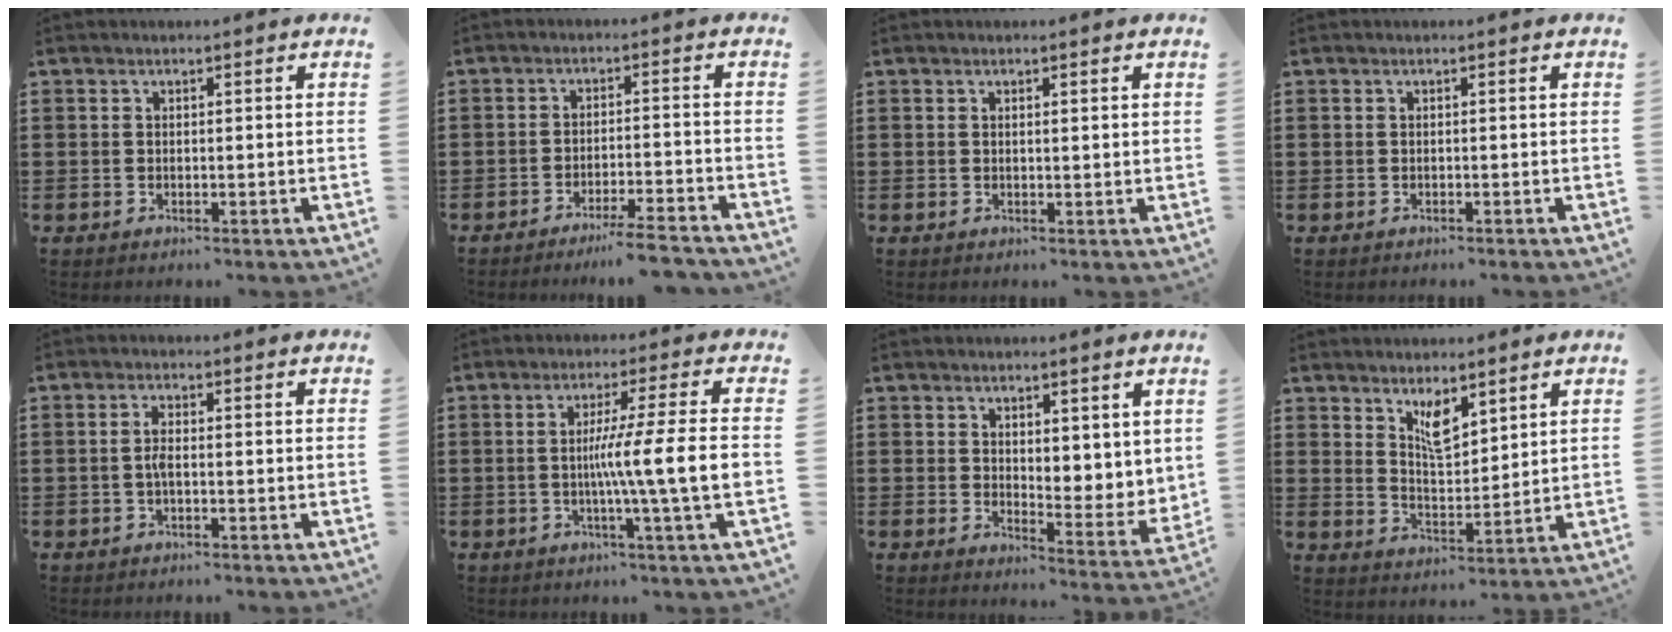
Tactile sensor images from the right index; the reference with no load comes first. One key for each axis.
{"total": 4.8, "fx": -4.2, "fy": -0.5, "fz": 2.1, "tx": -0.033, "ty": -0.010, "tz": -0.079}
{"total": 0.6, "fx": 0.3, "fy": 0.0, "fz": 0.5, "tx": -0.009, "ty": 0.000, "tz": 0.006}
{"total": 0.0}
{"total": 2.0, "fx": -0.5, "fy": 0.5, "fz": 1.9, "tx": -0.045, "ty": -0.002, "tz": -0.012}
{"total": 9.0, "fx": -1.1, "fy": -1.1, "fz": 8.9, "tx": -0.155, "ty": -0.013, "tz": -0.024}
{"total": 3.8, "fx": 3.4, "fy": 1.6, "fz": 0.7, "tx": -0.019, "ty": -0.013, "tz": 0.063}
{"total": 5.3, "fx": 3.8, "fy": 1.9, "fz": 3.2, "tx": -0.065, "ty": -0.009, "tz": 0.066}